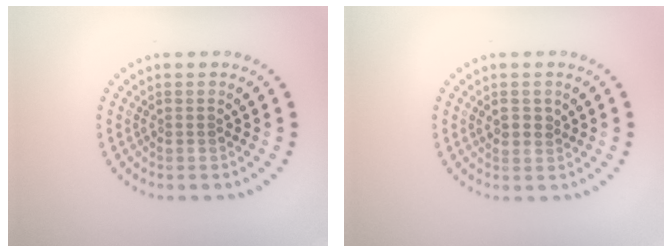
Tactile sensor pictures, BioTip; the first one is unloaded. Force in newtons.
{"total": 1.0, "press": 0.9, "slide": 0.4}